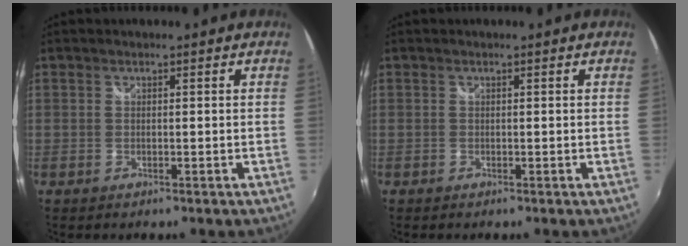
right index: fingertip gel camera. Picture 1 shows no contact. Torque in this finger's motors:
{"motor_torque": [-0.02, -0.01, -0.02, 0.01]}